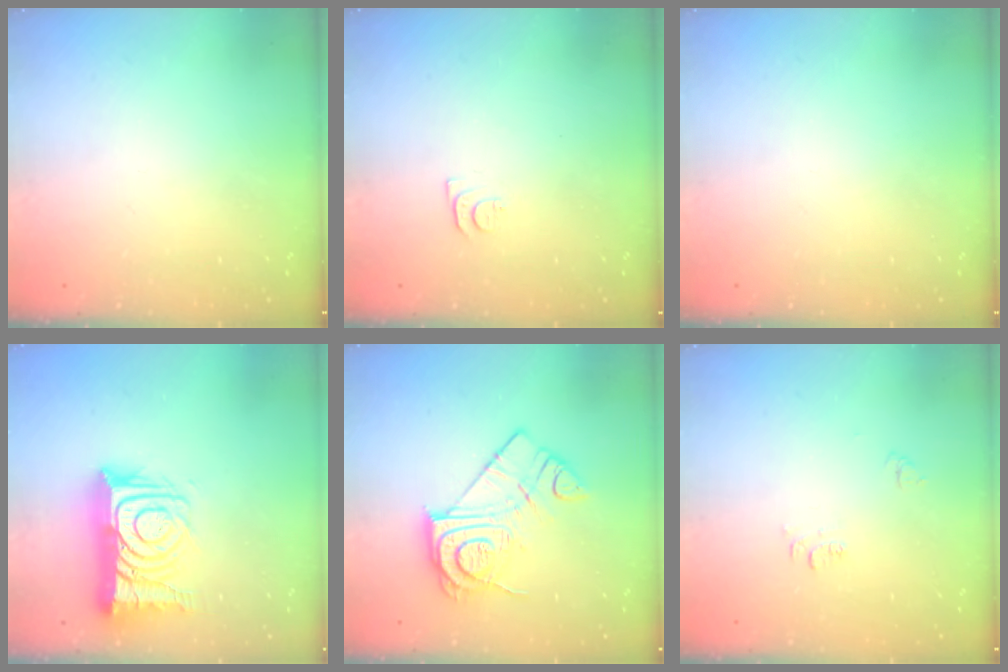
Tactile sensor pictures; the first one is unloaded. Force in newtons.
{"total": 4.6, "press": 4.6, "slide": 0.6}
{"total": 0.0}
{"total": 17.6, "press": 17.5, "slide": 1.6}
{"total": 14.3, "press": 14.3, "slide": 0.7}
{"total": 3.9, "press": 3.9, "slide": 0.5}